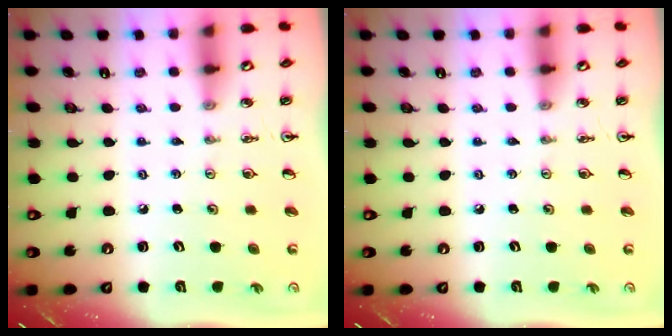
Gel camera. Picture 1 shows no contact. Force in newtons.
{"total": 0.0}